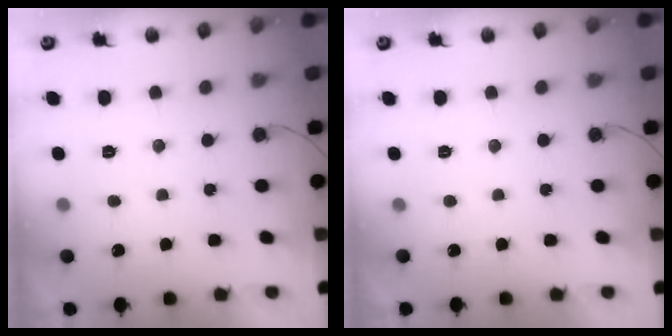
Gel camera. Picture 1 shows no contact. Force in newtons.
{"total": 1.7, "press": 1.7, "slide": 0.0}